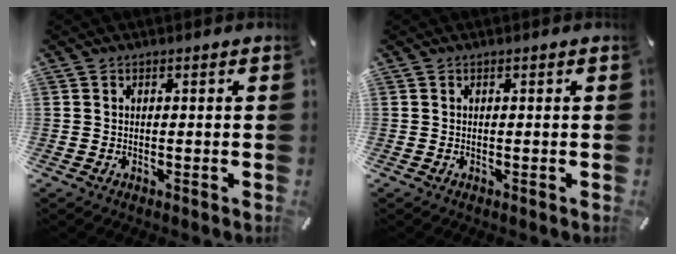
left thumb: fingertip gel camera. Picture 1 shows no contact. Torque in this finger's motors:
{"motor_torque": [0.00, 0.00, 0.00, 0.01, 0.00]}